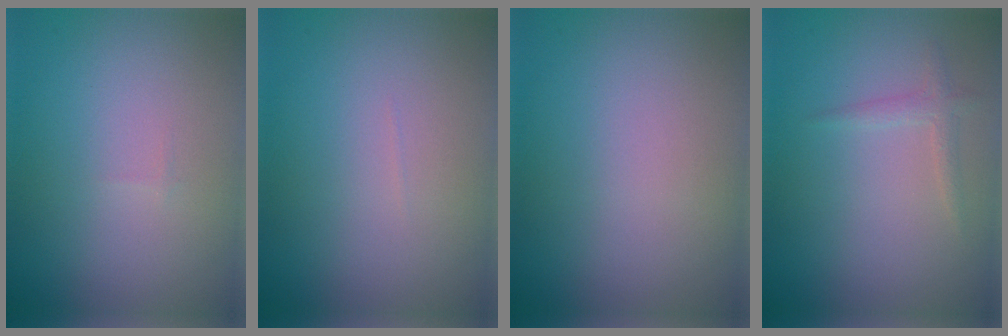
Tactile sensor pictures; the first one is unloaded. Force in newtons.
{"total": 0.0}
{"total": 0.0}
{"total": 1.1, "press": 1.1, "slide": 0.0}